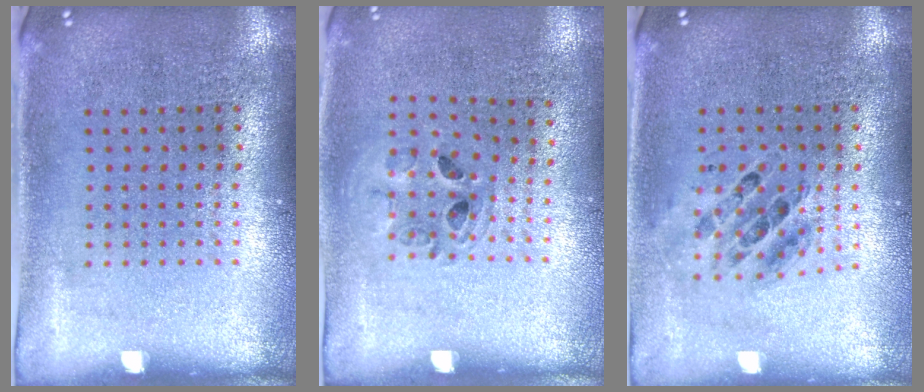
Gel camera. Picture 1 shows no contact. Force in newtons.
{"total": 0.9, "press": 0.9, "slide": 0.1}
{"total": 0.7, "press": 0.7, "slide": 0.1}